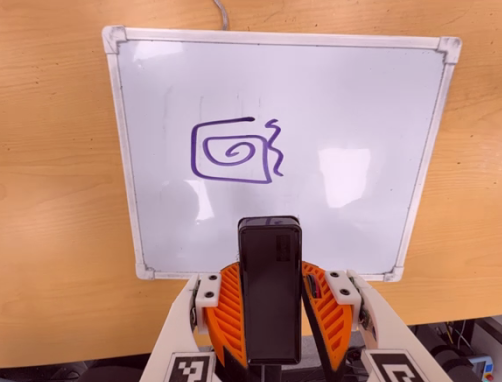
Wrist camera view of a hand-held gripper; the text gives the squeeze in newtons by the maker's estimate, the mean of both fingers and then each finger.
{"total": 6.3, "left": 4.9, "right": 7.7}